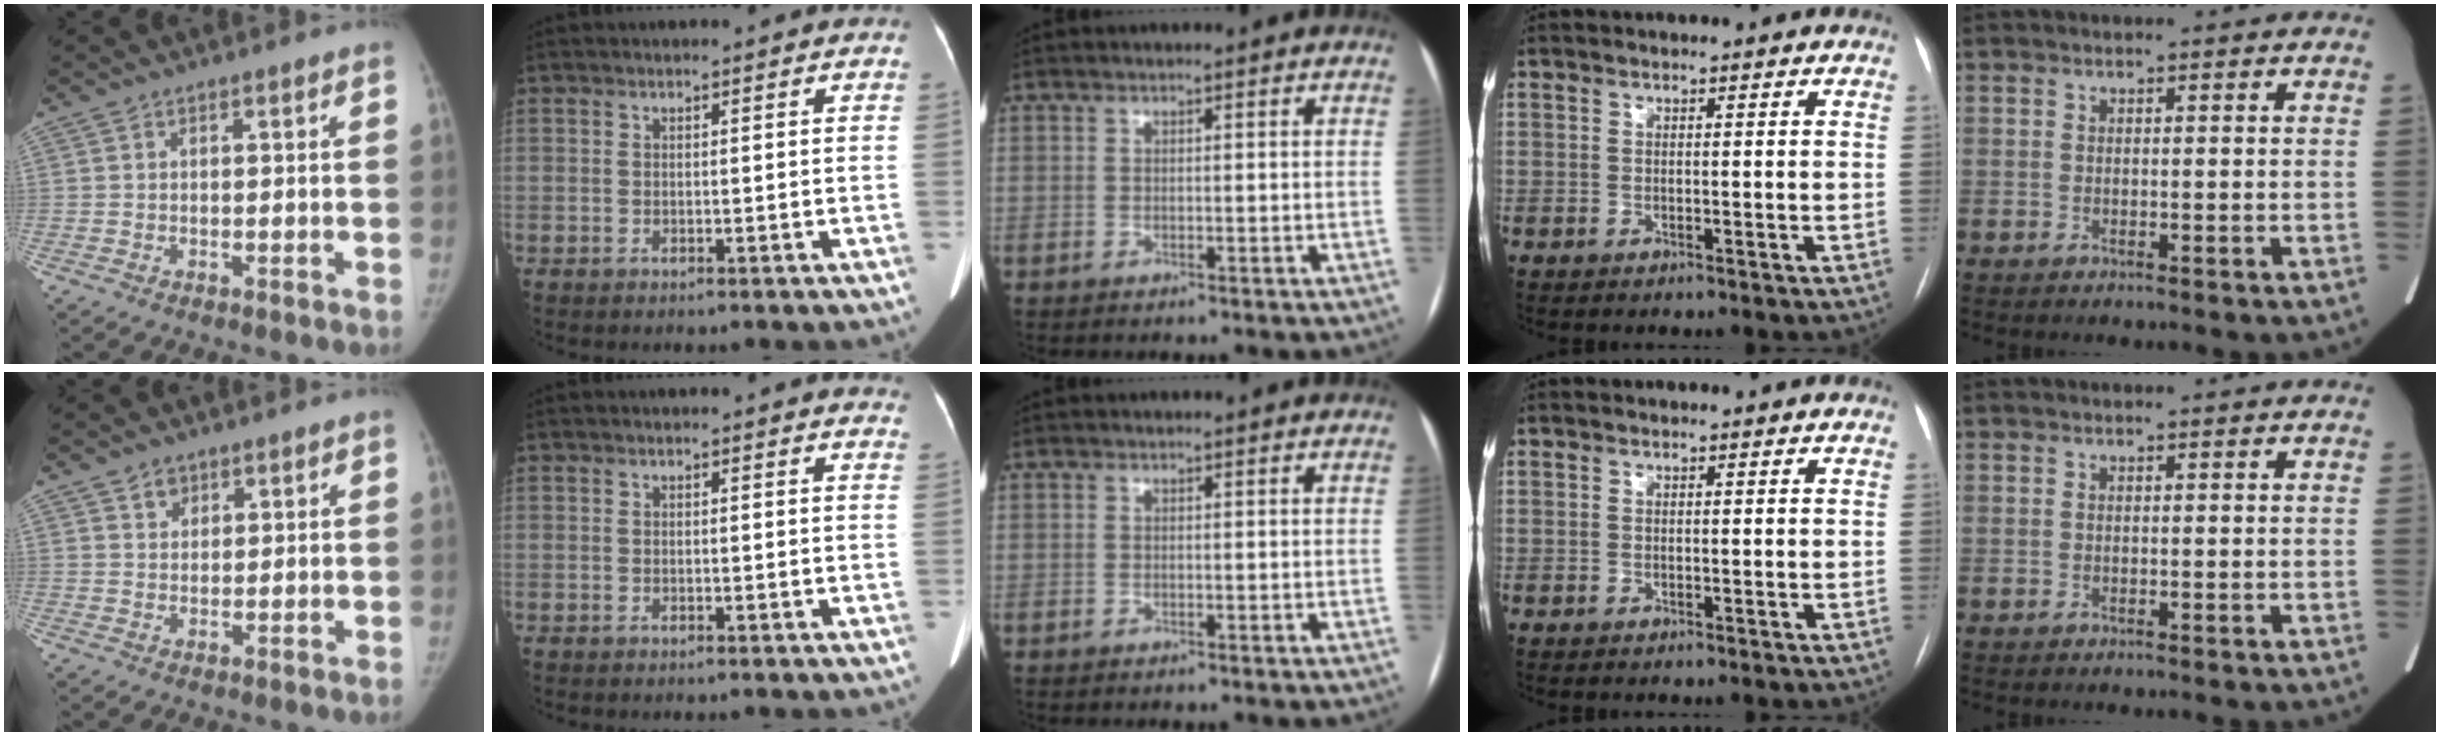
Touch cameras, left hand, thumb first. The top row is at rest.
{"thumb": {"total": 2.5, "force": [1.6, 1.8, 0.6], "torque": [0.005, -0.010, 0.026]}, "index": {"total": 3.4, "force": [3.2, 0.9, 0.6], "torque": [0.003, -0.009, 0.010]}}